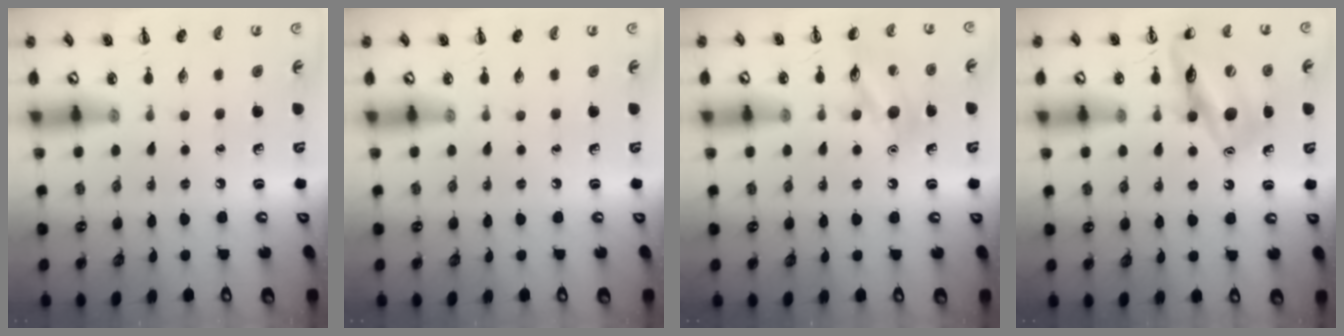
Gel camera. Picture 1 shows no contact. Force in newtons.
{"total": 0.0}
{"total": 11.1, "press": 11.1, "slide": 0.9}
{"total": 14.2, "press": 14.1, "slide": 1.1}